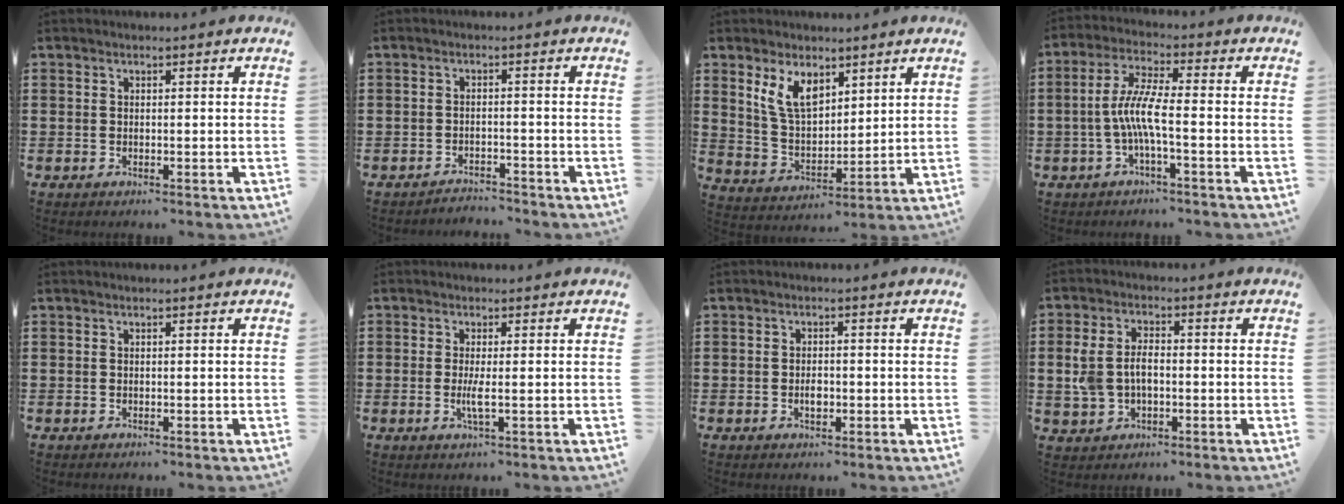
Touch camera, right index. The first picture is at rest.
{"total": 2.2, "force": [-2.2, 0.2, -0.1], "torque": [-0.005, 0.001, -0.048]}
{"total": 7.5, "force": [4.4, 4.0, 4.5], "torque": [-0.112, -0.004, 0.080]}
{"total": 6.7, "force": [-1.7, 1.0, 6.5], "torque": [-0.141, -0.009, -0.040]}
{"total": 0.0}
{"total": 2.2, "force": [-0.4, 0.1, 2.2], "torque": [-0.046, -0.007, -0.008]}
{"total": 1.8, "force": [-0.5, 1.0, 1.4], "torque": [-0.027, 0.002, -0.009]}
{"total": 5.1, "force": [-0.2, 3.3, 3.8], "torque": [-0.099, 0.004, -0.011]}